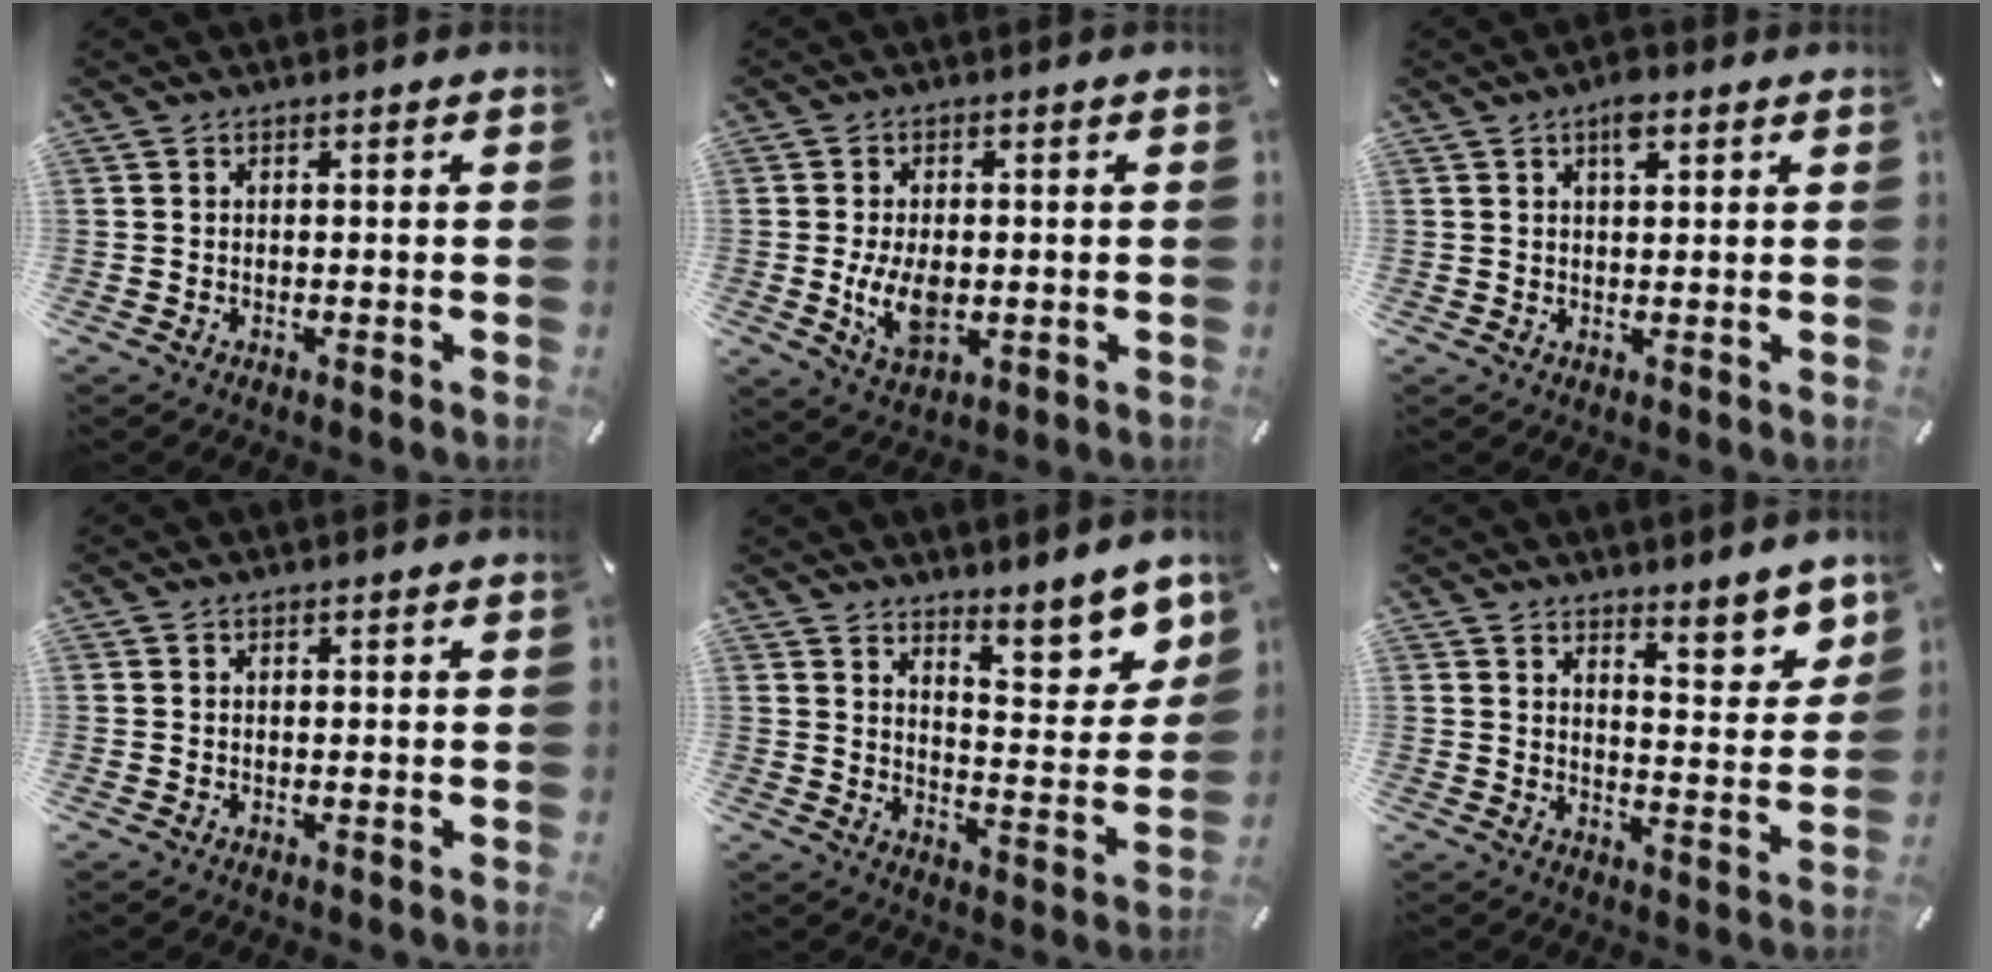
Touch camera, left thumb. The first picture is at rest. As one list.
[{"total": 8.2, "force": [-0.9, 5.1, 6.4], "torque": [-0.141, -0.007, -0.017]}, {"total": 4.3, "force": [2.3, 1.8, 3.2], "torque": [-0.052, -0.001, 0.036]}, {"total": 0.0}, {"total": 10.8, "force": [8.9, 3.6, 5.1], "torque": [-0.048, -0.082, 0.153]}, {"total": 7.6, "force": [6.6, 2.3, 2.9], "torque": [-0.017, -0.068, 0.111]}]